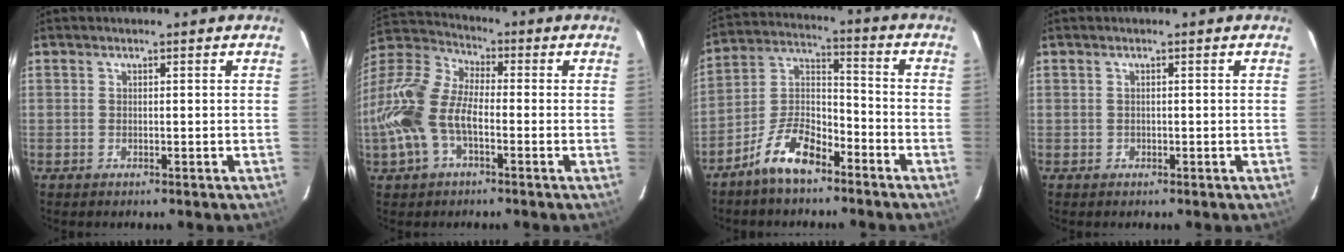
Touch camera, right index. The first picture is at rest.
{"total": 16.4, "force": [-4.4, 8.8, 13.1], "torque": [-0.282, 0.007, -0.094]}
{"total": 10.6, "force": [-7.4, 4.2, 6.3], "torque": [-0.134, 0.025, -0.139]}
{"total": 0.5, "force": [-0.3, 0.4, -0.1], "torque": [0.004, 0.000, -0.004]}